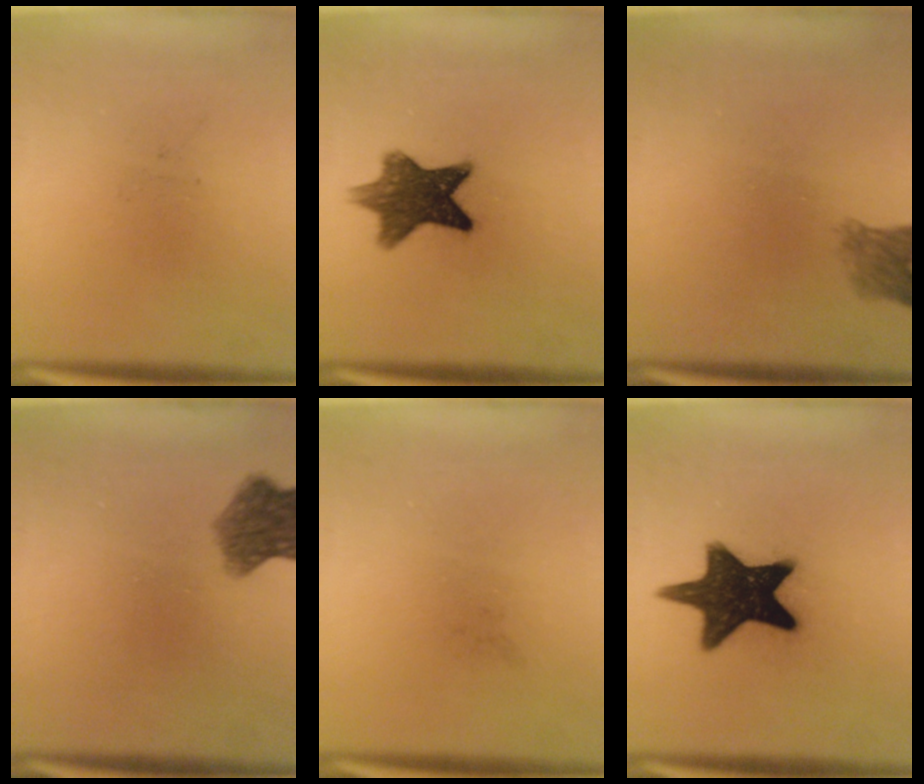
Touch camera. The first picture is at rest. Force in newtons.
{"total": 10.0}
{"total": 2.9}
{"total": 6.7}
{"total": 0.0}
{"total": 16.1}